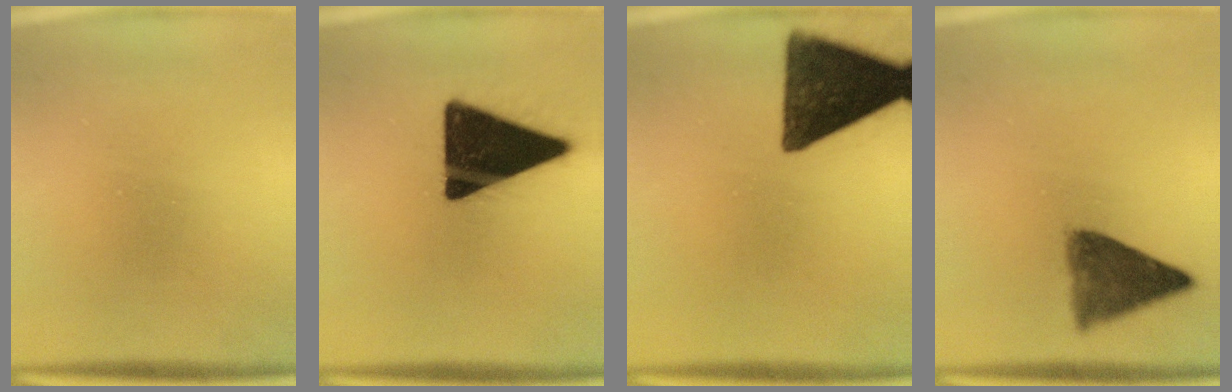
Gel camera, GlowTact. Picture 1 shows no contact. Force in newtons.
{"total": 19.5}
{"total": 14.5}
{"total": 7.7}